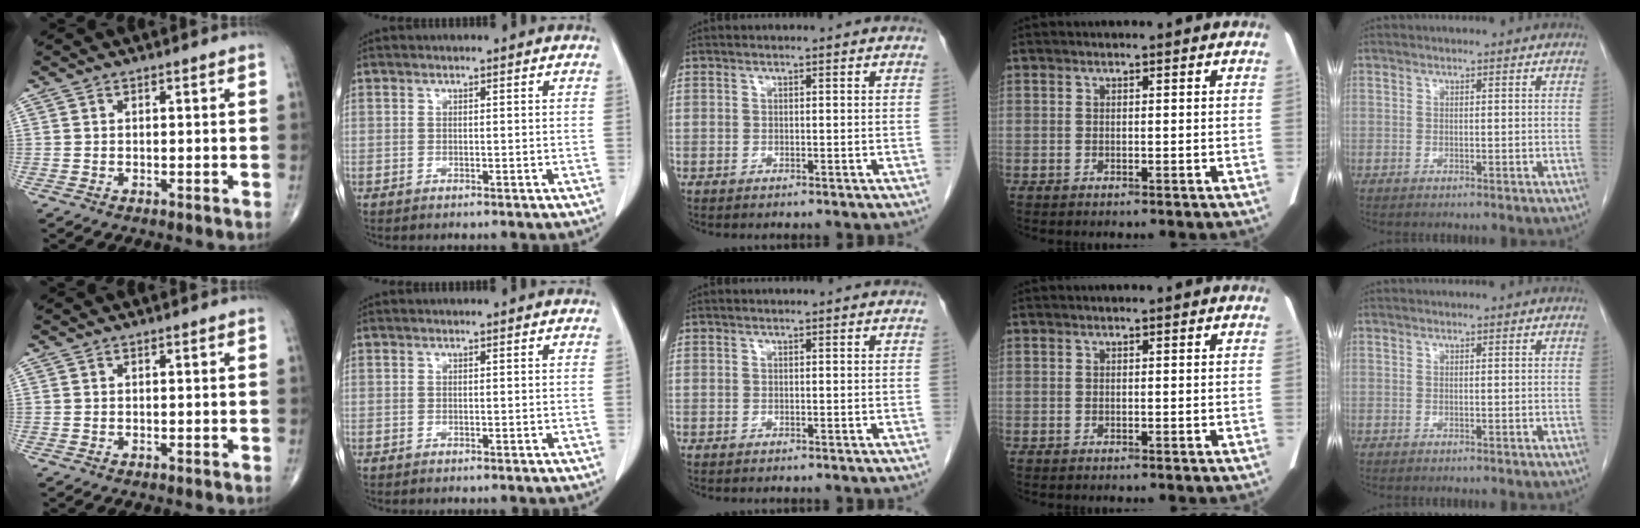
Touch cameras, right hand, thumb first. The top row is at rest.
{}